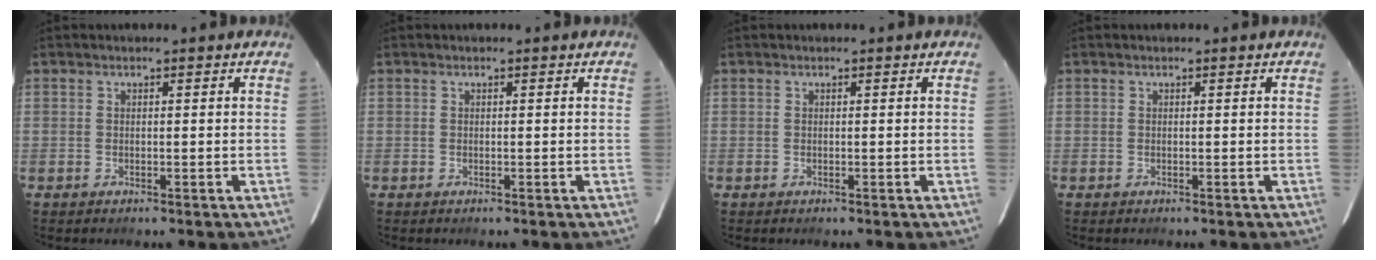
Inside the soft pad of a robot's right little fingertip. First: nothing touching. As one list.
[{"total": 0.0}, {"total": 0.0}, {"total": 0.0}]